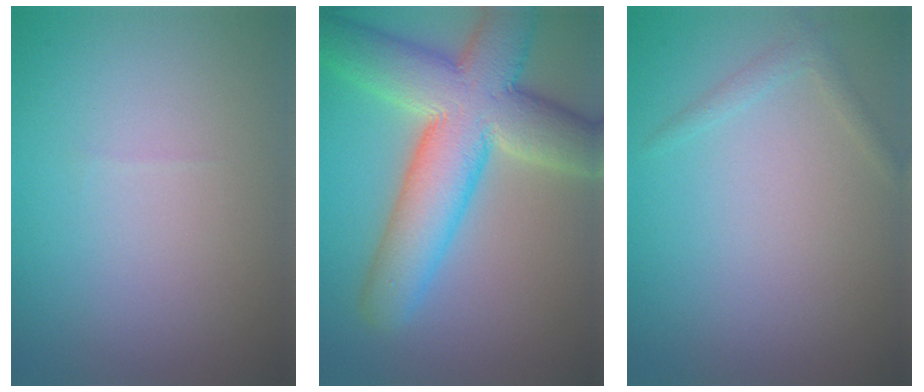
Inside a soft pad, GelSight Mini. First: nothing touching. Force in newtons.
{"total": 11.2, "press": 11.2, "slide": 0.6}
{"total": 1.1, "press": 1.1, "slide": 0.1}